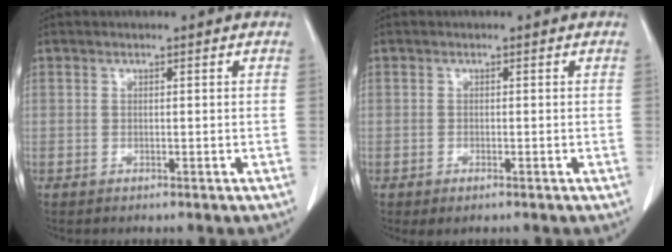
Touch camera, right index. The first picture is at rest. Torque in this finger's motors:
{"motor_torque": [0.52, -0.39, 0.10, 0.01]}